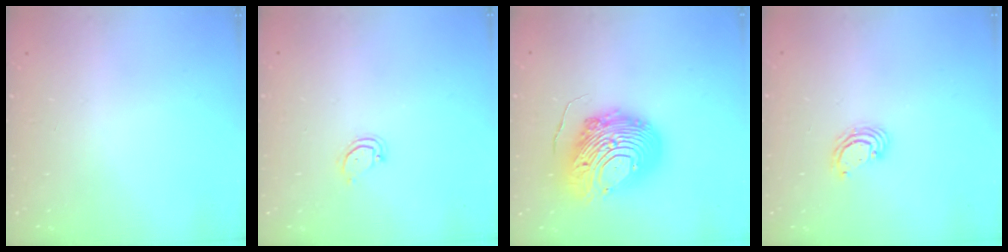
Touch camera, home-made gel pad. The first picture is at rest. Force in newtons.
{"total": 2.5, "press": 2.5, "slide": 0.1}
{"total": 16.1, "press": 16.0, "slide": 1.8}
{"total": 3.8, "press": 3.8, "slide": 0.3}